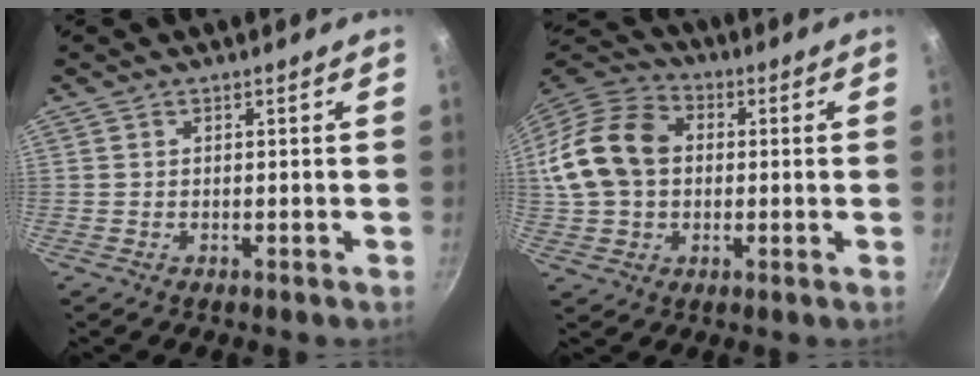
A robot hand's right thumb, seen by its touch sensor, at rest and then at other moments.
{"total": 17.2, "force": [1.0, 13.1, 11.1], "torque": [-0.198, 0.034, 0.007]}